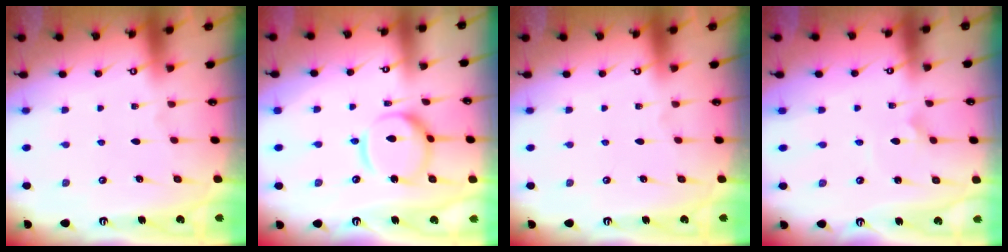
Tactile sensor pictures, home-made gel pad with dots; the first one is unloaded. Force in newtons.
{"total": 12.5, "press": 12.5, "slide": 1.1}
{"total": 0.0}
{"total": 2.2, "press": 2.2, "slide": 0.1}